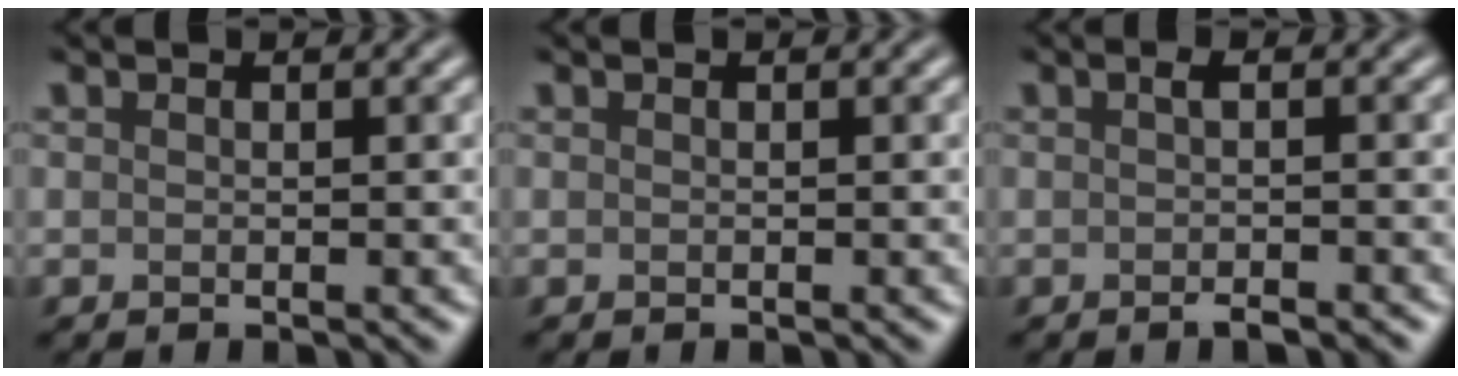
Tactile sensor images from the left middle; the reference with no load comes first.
{"total": 0.0}
{"total": 1.5, "force": [-0.5, 0.2, 1.4], "torque": [-0.023, -0.003, -0.010]}